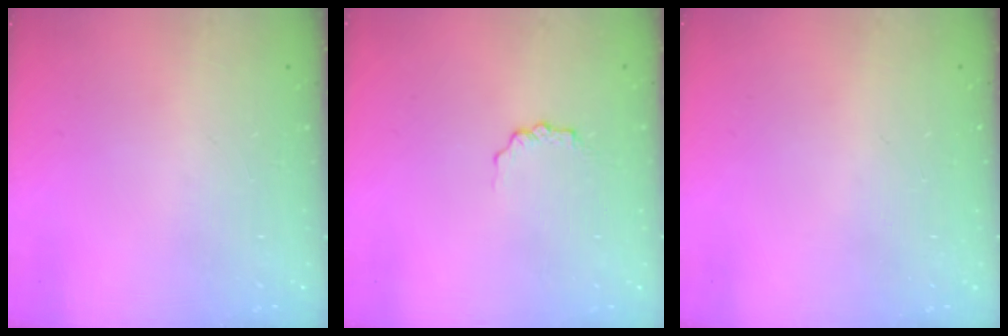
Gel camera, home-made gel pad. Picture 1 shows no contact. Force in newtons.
{"total": 2.9, "press": 2.8, "slide": 0.5}
{"total": 1.4, "press": 1.4, "slide": 0.1}